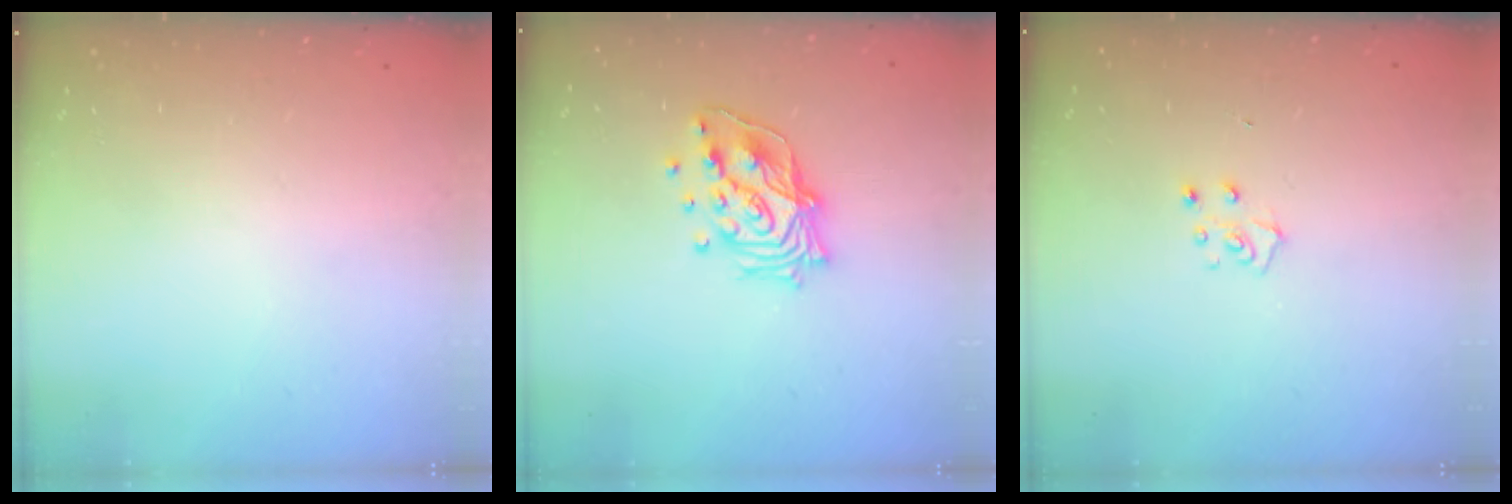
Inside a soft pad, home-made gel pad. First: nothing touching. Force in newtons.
{"total": 15.0, "press": 14.8, "slide": 1.9}
{"total": 5.3, "press": 5.3, "slide": 0.5}